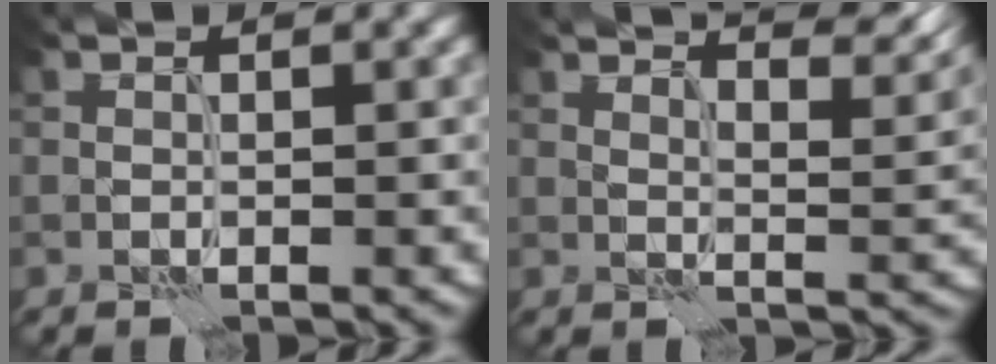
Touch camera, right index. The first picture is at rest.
{"total": 8.9, "force": [7.2, 2.0, 4.8], "torque": [-0.054, 0.018, 0.073]}